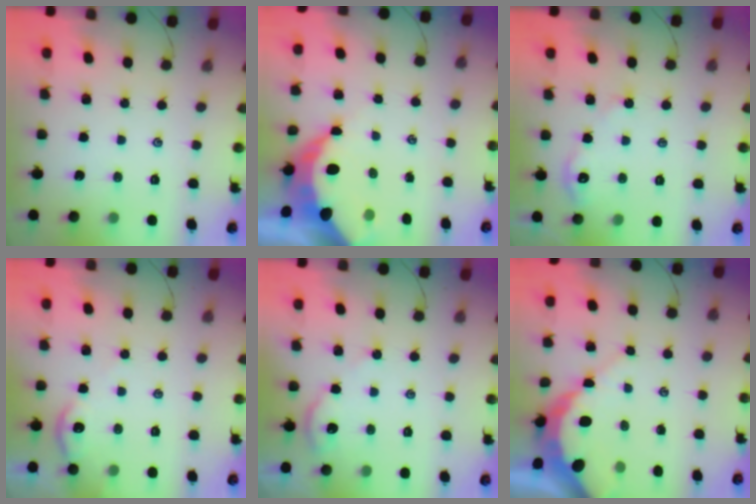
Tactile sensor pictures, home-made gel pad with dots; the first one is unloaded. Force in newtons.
{"total": 9.1, "press": 9.1, "slide": 0.7}
{"total": 3.3, "press": 3.3, "slide": 0.4}
{"total": 1.7, "press": 1.7, "slide": 0.4}
{"total": 2.7, "press": 2.7, "slide": 0.4}
{"total": 7.9, "press": 7.8, "slide": 0.9}